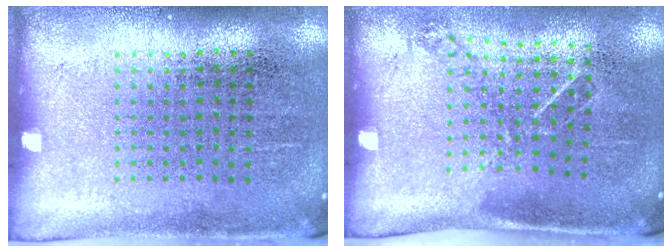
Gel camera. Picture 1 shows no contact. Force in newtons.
{"total": 1.1, "press": 0.9, "slide": 0.6}